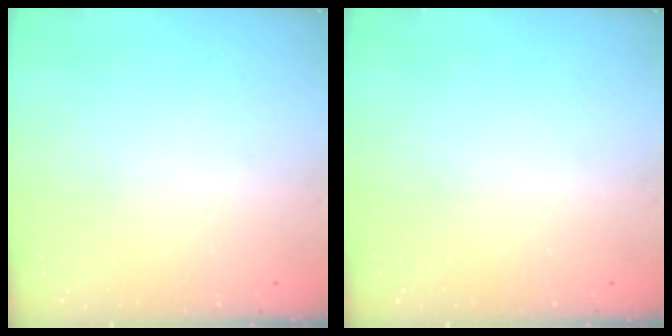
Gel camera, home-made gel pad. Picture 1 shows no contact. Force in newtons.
{"total": 0.0}